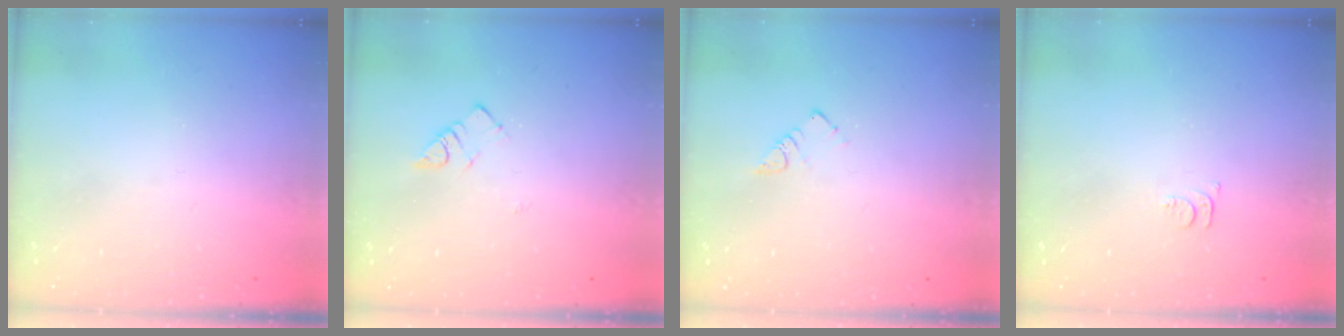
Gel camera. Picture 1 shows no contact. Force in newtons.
{"total": 2.3, "press": 2.3, "slide": 0.4}
{"total": 3.4, "press": 3.4, "slide": 0.0}
{"total": 4.1, "press": 4.1, "slide": 0.6}